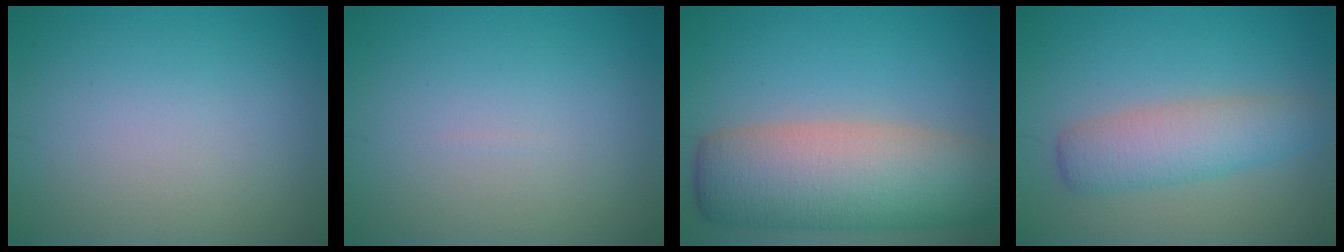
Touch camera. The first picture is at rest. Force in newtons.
{"total": 0.0}
{"total": 10.6, "press": 10.5, "slide": 0.5}
{"total": 4.2, "press": 4.2, "slide": 0.1}